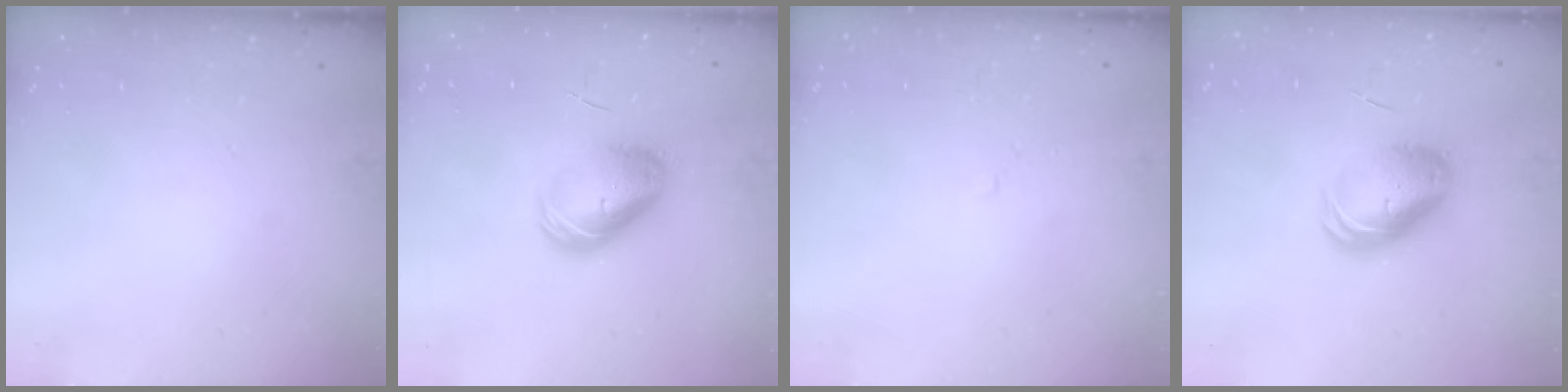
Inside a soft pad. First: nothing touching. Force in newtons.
{"total": 9.3, "press": 9.2, "slide": 1.3}
{"total": 1.9, "press": 1.9, "slide": 0.3}
{"total": 10.7, "press": 10.4, "slide": 2.3}